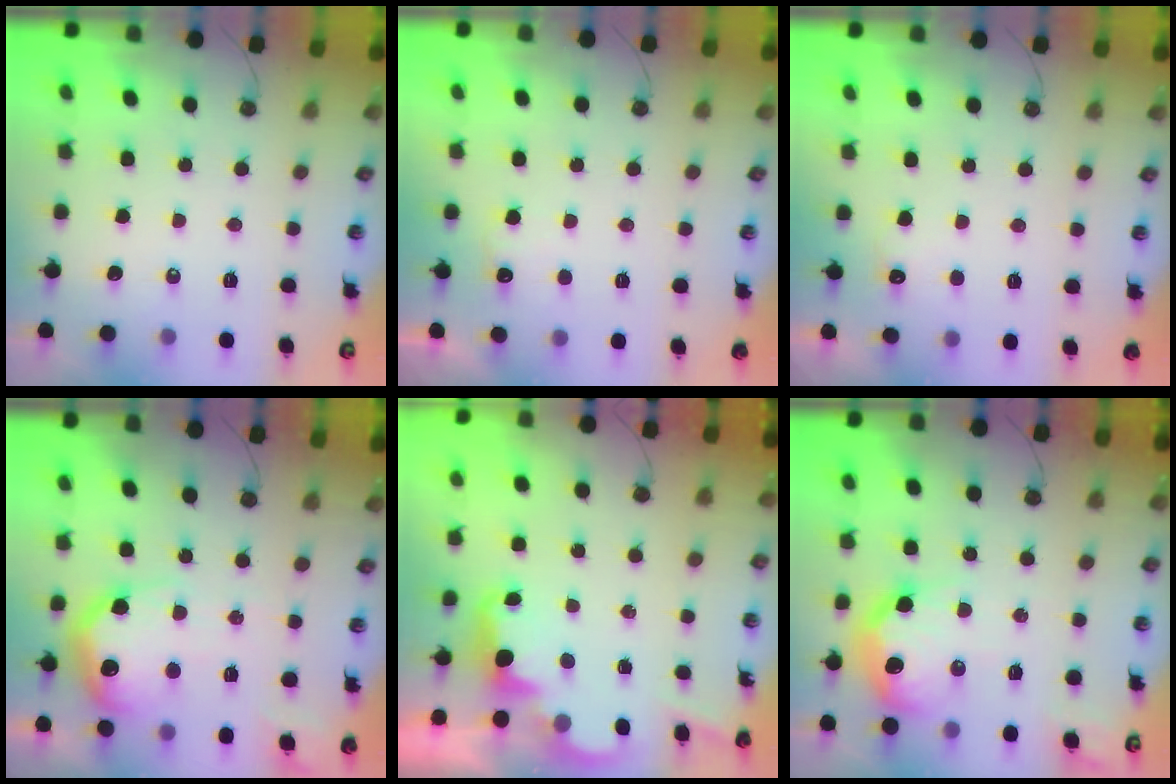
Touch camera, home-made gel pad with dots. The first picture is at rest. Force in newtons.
{"total": 6.4, "press": 6.3, "slide": 1.2}
{"total": 3.9, "press": 3.7, "slide": 1.1}
{"total": 21.2, "press": 21.2, "slide": 1.7}
{"total": 2.5, "press": 2.4, "slide": 0.5}
{"total": 20.4, "press": 20.3, "slide": 1.9}